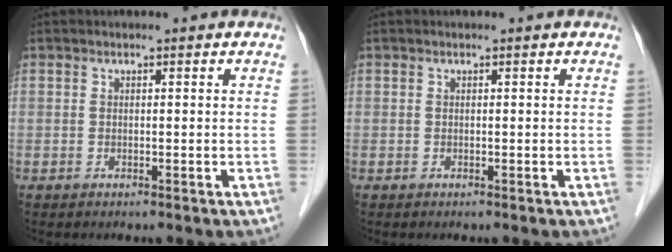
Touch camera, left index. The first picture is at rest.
{"total": 0.0}